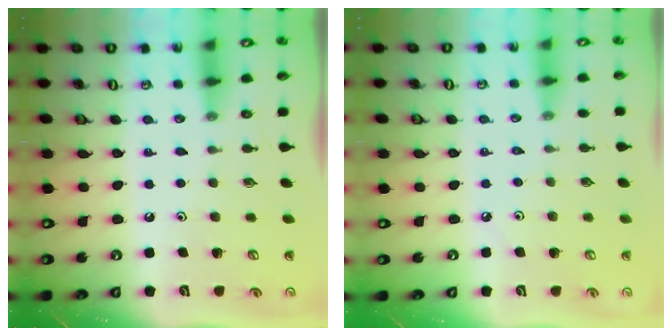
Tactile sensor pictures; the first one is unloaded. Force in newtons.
{"total": 0.8, "press": 0.7, "slide": 0.3}